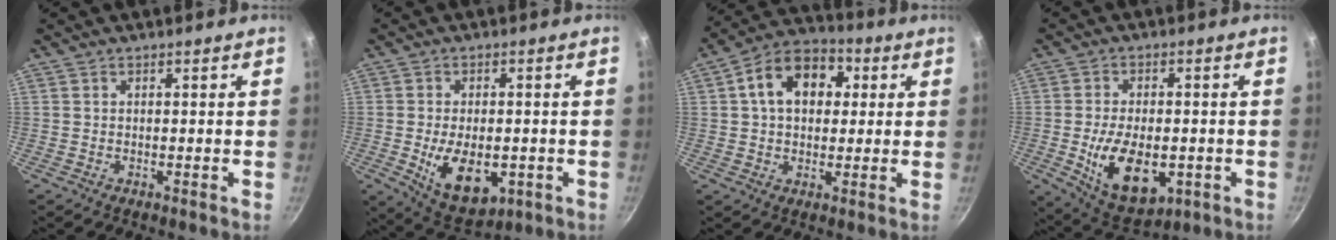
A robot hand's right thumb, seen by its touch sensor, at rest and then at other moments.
{"total": 11.8, "force": [-2.7, 6.8, 9.2], "torque": [-0.126, -0.004, -0.024]}
{"total": 13.4, "force": [3.1, 9.4, 8.9], "torque": [-0.111, 0.021, 0.031]}
{"total": 14.2, "force": [-3.1, 8.1, 11.2], "torque": [-0.170, -0.003, -0.035]}